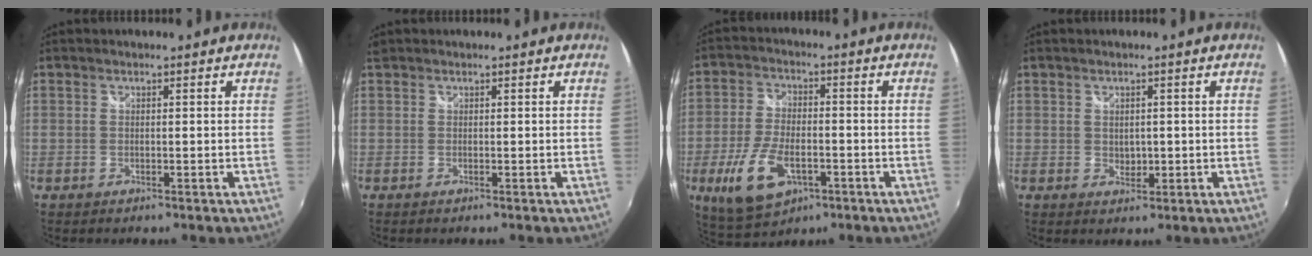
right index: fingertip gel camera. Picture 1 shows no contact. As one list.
[{"total": 0.7, "force": [0.3, 0.6, 0.2], "torque": [-0.006, 0.001, 0.001]}, {"total": 12.2, "force": [-4.7, 6.3, 9.4], "torque": [-0.204, -0.012, -0.079]}, {"total": 2.1, "force": [0.2, 1.8, 1.1], "torque": [-0.011, -0.001, 0.007]}]